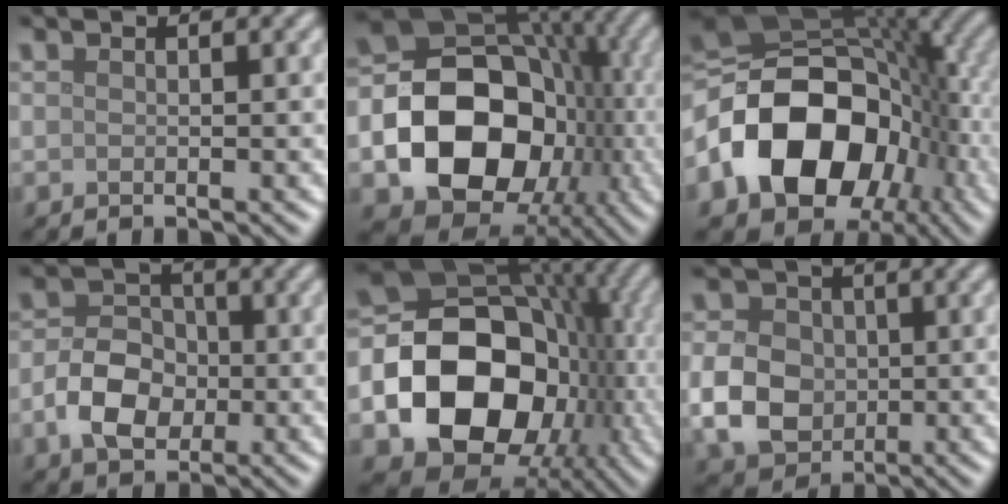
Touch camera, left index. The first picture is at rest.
{"total": 15.7, "force": [-3.6, 12.2, 9.2], "torque": [-0.151, -0.019, -0.063]}
{"total": 16.7, "force": [-4.4, 12.2, 10.5], "torque": [-0.187, -0.015, -0.078]}
{"total": 5.1, "force": [-1.4, 3.7, 3.2], "torque": [-0.058, 0.002, -0.028]}
{"total": 17.6, "force": [-3.5, 13.7, 10.4], "torque": [-0.187, -0.020, -0.057]}
{"total": 6.2, "force": [-0.8, 5.1, 3.5], "torque": [-0.076, -0.001, -0.023]}